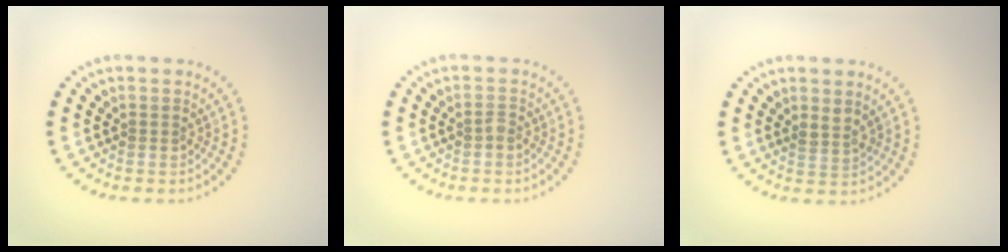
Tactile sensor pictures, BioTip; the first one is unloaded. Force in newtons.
{"total": 0.7, "press": 0.6, "slide": 0.5}
{"total": 1.4, "press": 1.1, "slide": 0.8}